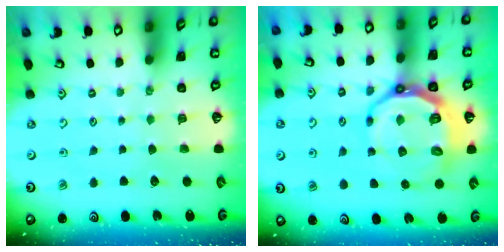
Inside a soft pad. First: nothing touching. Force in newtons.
{"total": 13.4, "press": 12.8, "slide": 4.0}